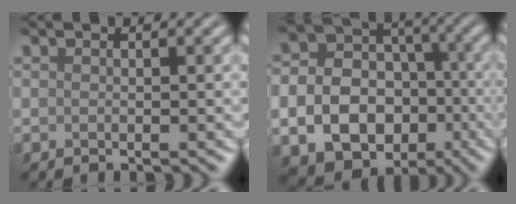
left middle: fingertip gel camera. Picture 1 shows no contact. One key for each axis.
{"total": 13.8, "fx": -4.0, "fy": 11.4, "fz": 6.6, "tx": -0.118, "ty": -0.039, "tz": -0.074}